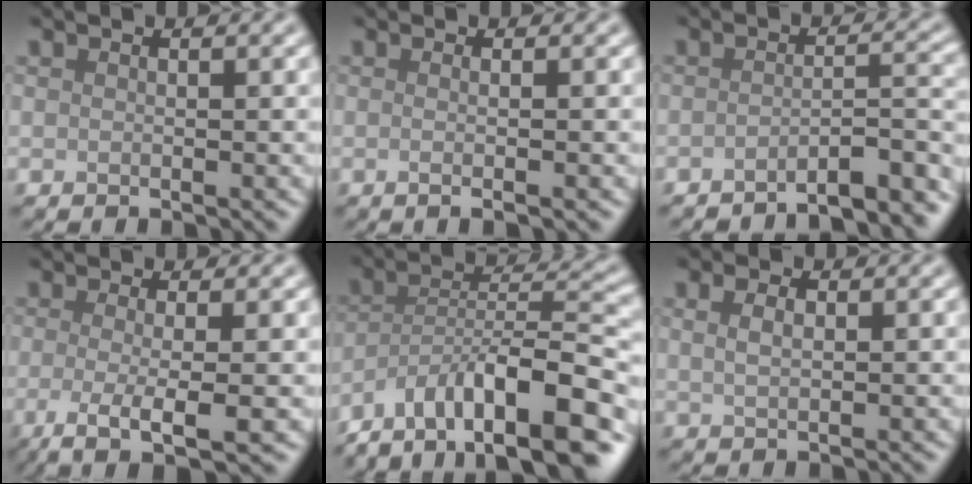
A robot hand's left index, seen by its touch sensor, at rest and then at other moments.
{"total": 2.2, "force": [0.0, 0.8, 2.0], "torque": [-0.018, -0.003, -0.020]}
{"total": 6.1, "force": [-5.0, 1.3, 3.3], "torque": [-0.028, 0.013, -0.072]}
{"total": 5.5, "force": [-1.5, 1.4, 5.1], "torque": [-0.080, -0.009, -0.036]}
{"total": 13.0, "force": [-8.6, 4.4, 8.8], "torque": [-0.138, 0.019, -0.145]}
{"total": 1.8, "force": [0.7, 1.0, 1.3], "torque": [-0.025, 0.000, 0.011]}